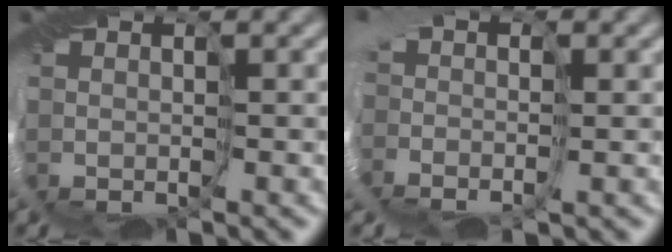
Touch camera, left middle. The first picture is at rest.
{"total": 3.2, "force": [-0.7, 2.3, 2.1], "torque": [-0.031, 0.002, -0.011]}